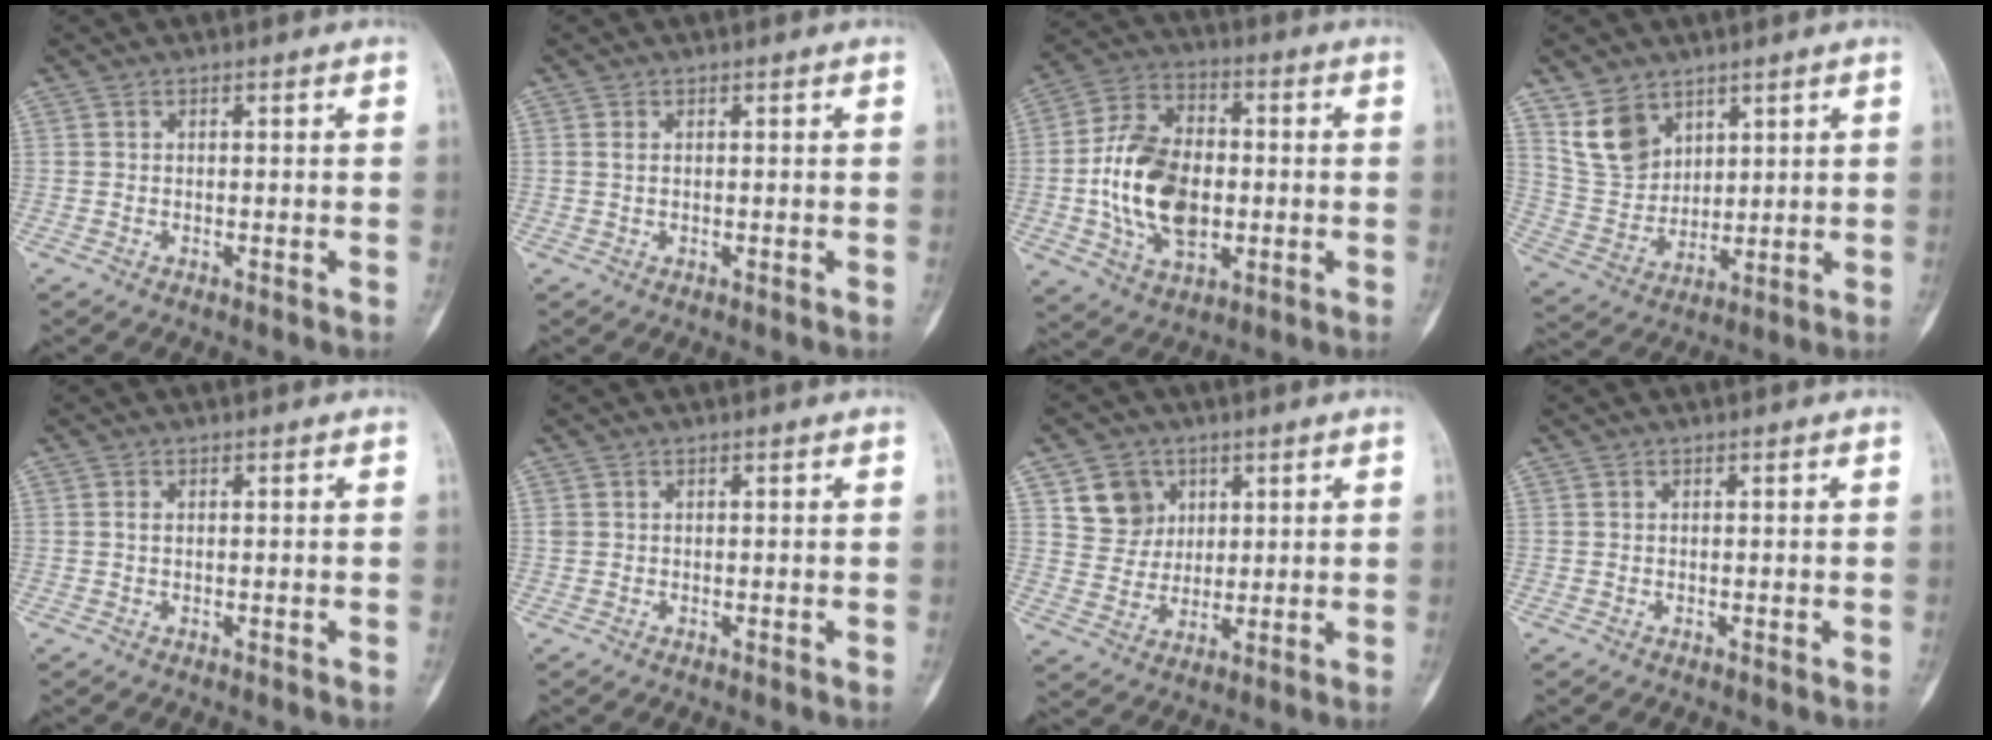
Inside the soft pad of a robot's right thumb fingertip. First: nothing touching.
{"total": 0.9, "force": [0.2, 0.4, 0.8], "torque": [-0.017, -0.001, 0.005]}
{"total": 17.2, "force": [-1.6, 11.2, 13.0], "torque": [-0.220, 0.016, -0.024]}
{"total": 9.8, "force": [5.9, 6.7, 4.1], "torque": [-0.063, -0.030, 0.131]}
{"total": 0.6, "force": [0.1, 0.3, 0.5], "torque": [-0.013, 0.001, 0.002]}
{"total": 0.7, "force": [0.1, 0.7, 0.3], "torque": [-0.001, 0.004, 0.003]}
{"total": 7.8, "force": [3.3, 6.7, 2.1], "torque": [-0.008, -0.015, 0.064]}
{"total": 0.0}